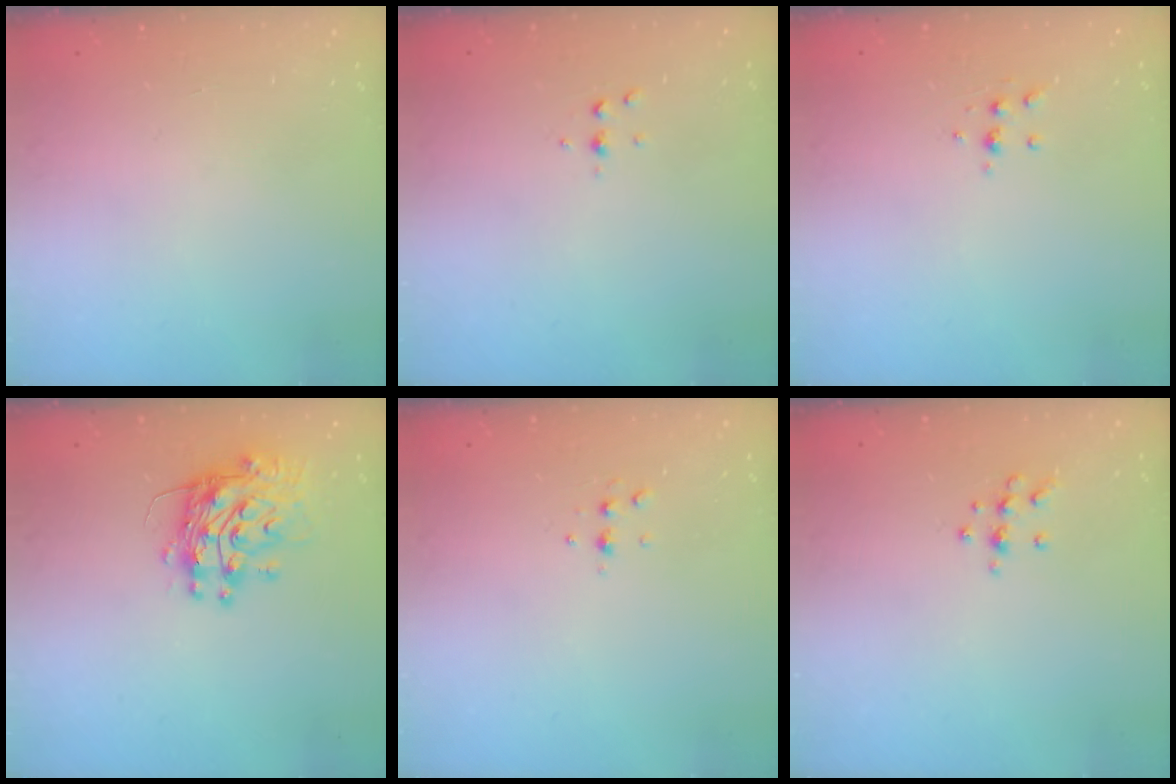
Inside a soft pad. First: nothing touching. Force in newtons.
{"total": 2.5, "press": 2.4, "slide": 0.2}
{"total": 4.4, "press": 4.4, "slide": 0.7}
{"total": 11.7, "press": 11.6, "slide": 1.2}
{"total": 4.0, "press": 3.9, "slide": 0.9}
{"total": 7.1, "press": 7.0, "slide": 1.3}